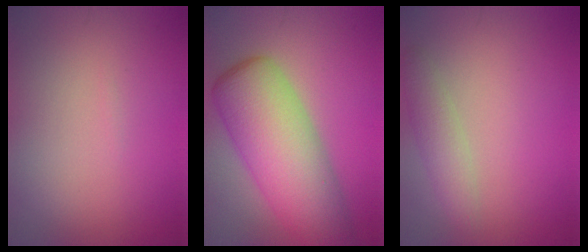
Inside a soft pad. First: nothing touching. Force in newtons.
{"total": 7.9, "press": 7.9, "slide": 0.3}
{"total": 2.1, "press": 2.1, "slide": 0.1}